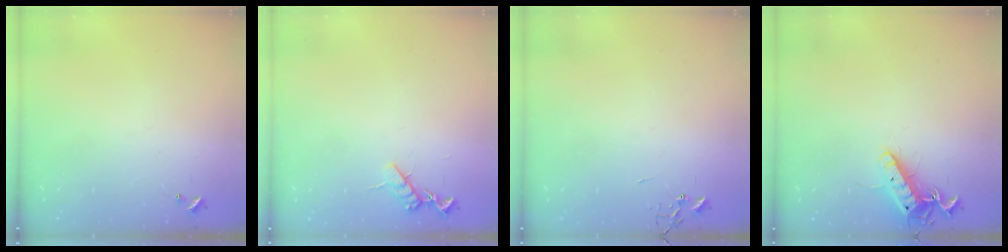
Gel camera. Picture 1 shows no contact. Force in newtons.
{"total": 9.1, "press": 9.1, "slide": 0.6}
{"total": 0.0}
{"total": 12.4, "press": 12.4, "slide": 1.1}